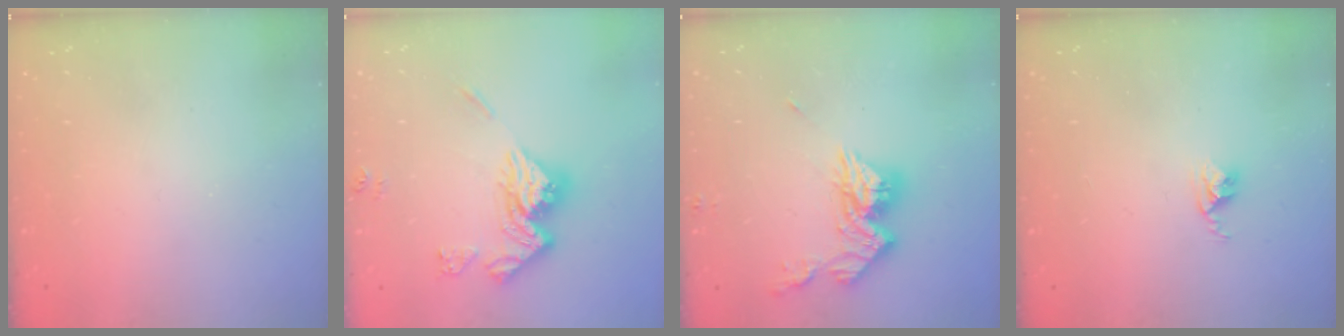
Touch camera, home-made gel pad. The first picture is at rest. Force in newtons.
{"total": 15.2, "press": 15.2, "slide": 1.5}
{"total": 12.3, "press": 12.2, "slide": 1.0}
{"total": 2.8, "press": 2.7, "slide": 0.4}